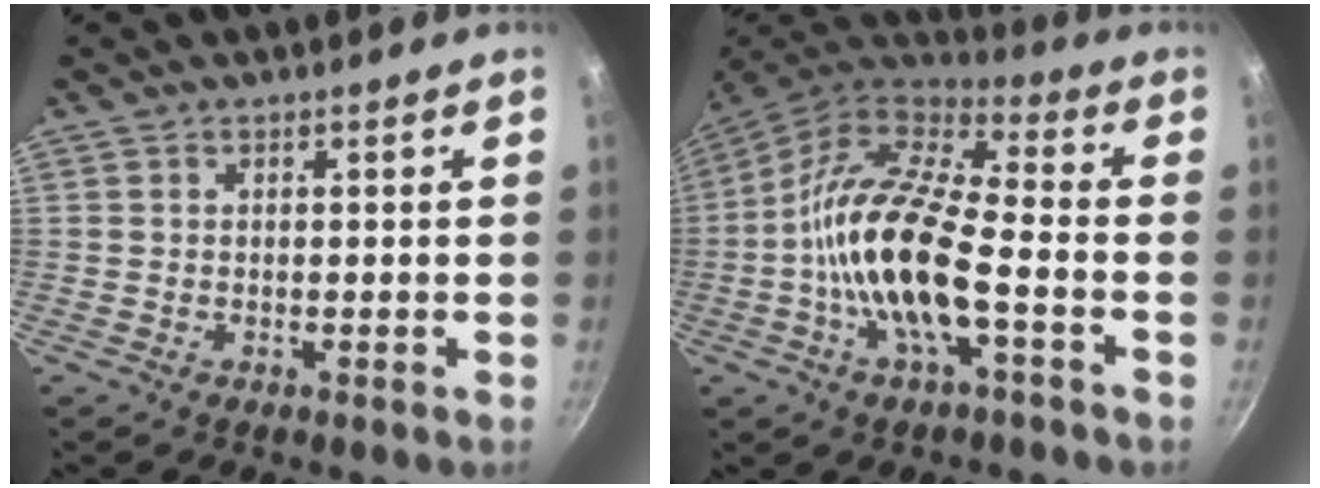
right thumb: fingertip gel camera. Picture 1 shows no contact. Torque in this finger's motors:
{"motor_torque": [0.12, 1.41, 2.11, -0.64, 0.56]}